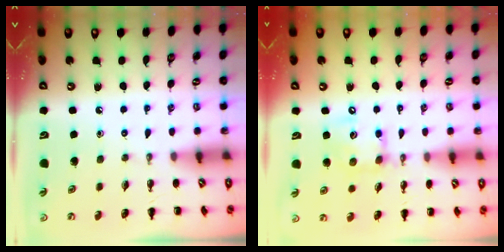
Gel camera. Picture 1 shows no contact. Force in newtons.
{"total": 10.8, "press": 10.7, "slide": 1.5}